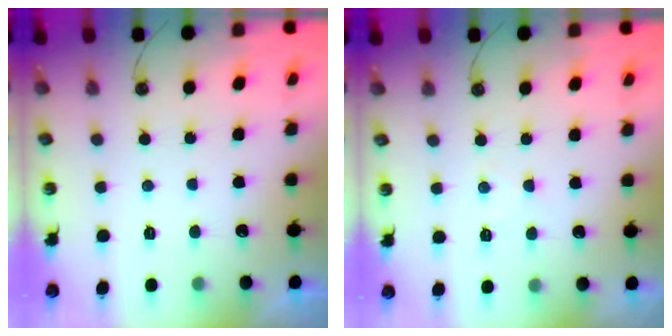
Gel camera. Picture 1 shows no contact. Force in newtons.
{"total": 3.1, "press": 3.0, "slide": 0.6}